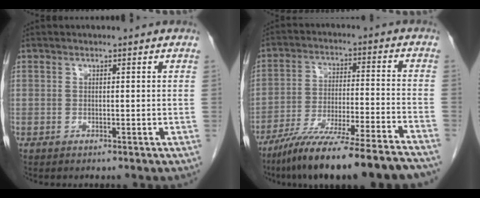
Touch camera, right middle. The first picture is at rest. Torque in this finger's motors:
{"motor_torque": [1.28, -0.85, 0.99, 0.21]}